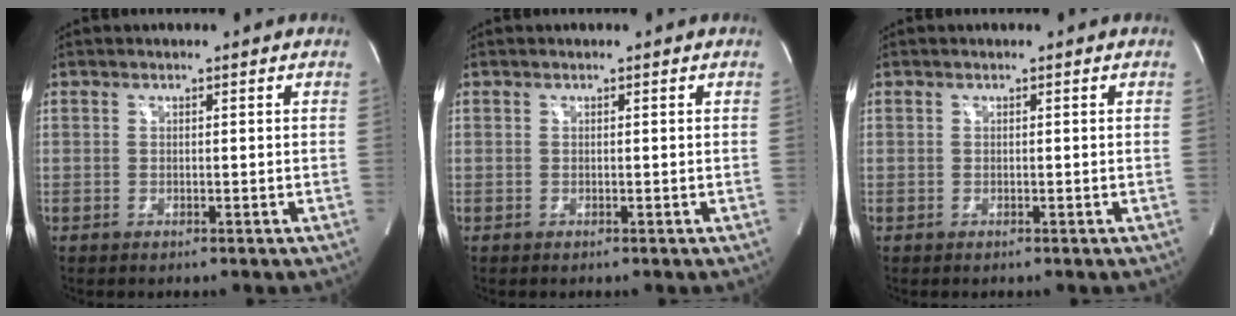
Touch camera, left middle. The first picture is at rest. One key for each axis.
{"total": 0.0}
{"total": 0.0}